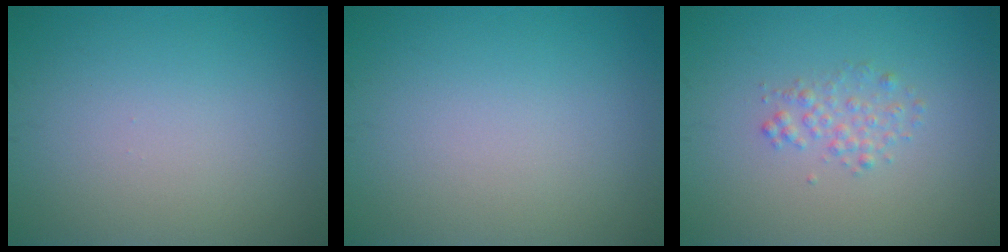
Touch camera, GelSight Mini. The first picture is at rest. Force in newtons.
{"total": 0.0}
{"total": 1.5, "press": 1.5, "slide": 0.0}